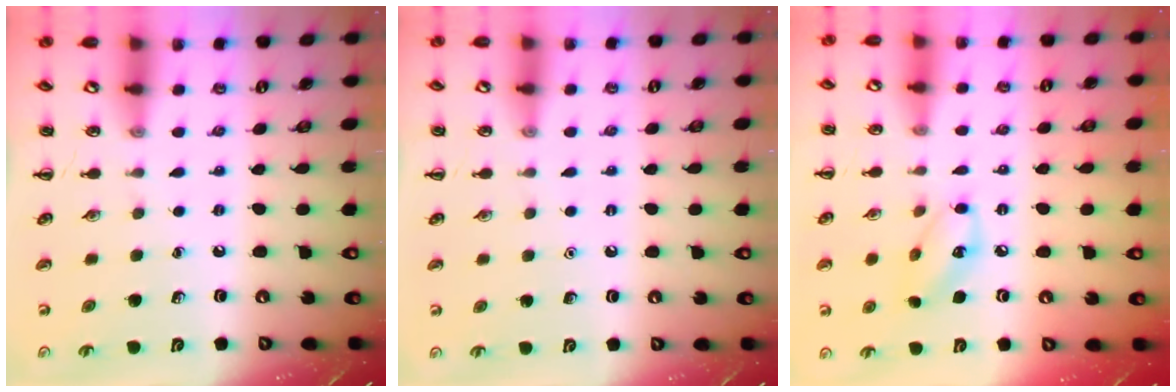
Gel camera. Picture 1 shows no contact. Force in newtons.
{"total": 1.6, "press": 1.6, "slide": 0.1}
{"total": 8.8, "press": 8.8, "slide": 0.5}